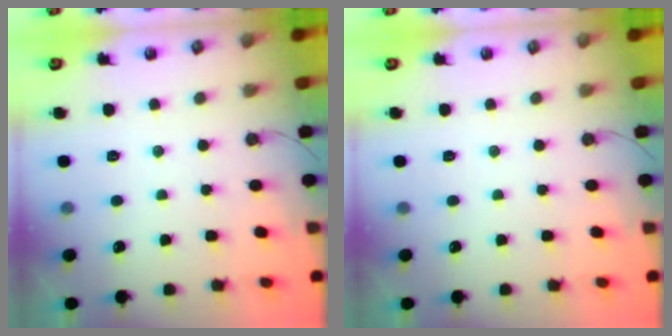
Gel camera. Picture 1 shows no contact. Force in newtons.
{"total": 0.0}